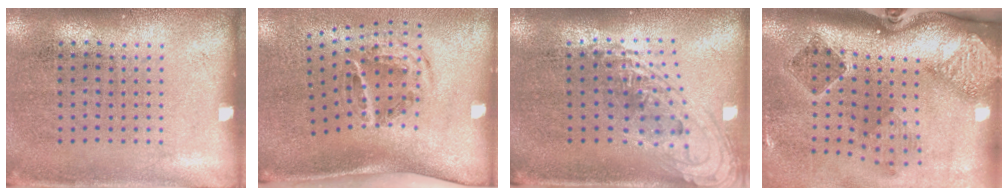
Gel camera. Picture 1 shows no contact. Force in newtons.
{"total": 2.0, "press": 1.2, "slide": 1.6}
{"total": 1.7, "press": 1.3, "slide": 1.0}
{"total": 2.8, "press": 1.8, "slide": 2.1}